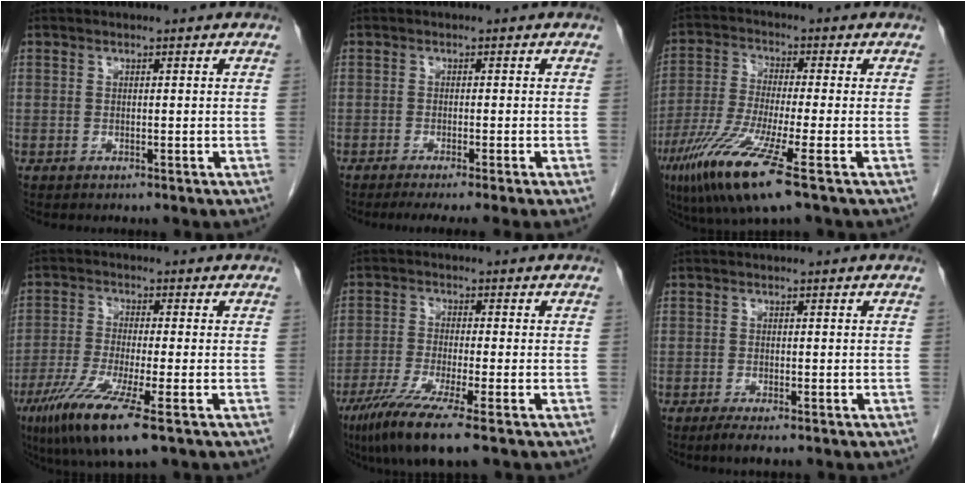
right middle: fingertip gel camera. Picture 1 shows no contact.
{"total": 6.2, "force": [-4.9, -1.0, 3.7], "torque": [-0.042, -0.015, -0.075]}
{"total": 12.1, "force": [-6.3, 0.1, 10.3], "torque": [-0.218, -0.034, -0.120]}
{"total": 10.7, "force": [-5.7, 0.5, 9.0], "torque": [-0.181, -0.034, -0.103]}
{"total": 9.2, "force": [-5.8, -0.2, 7.1], "torque": [-0.136, -0.029, -0.104]}
{"total": 2.0, "force": [-1.4, 0.1, 1.4], "torque": [-0.032, -0.007, -0.028]}